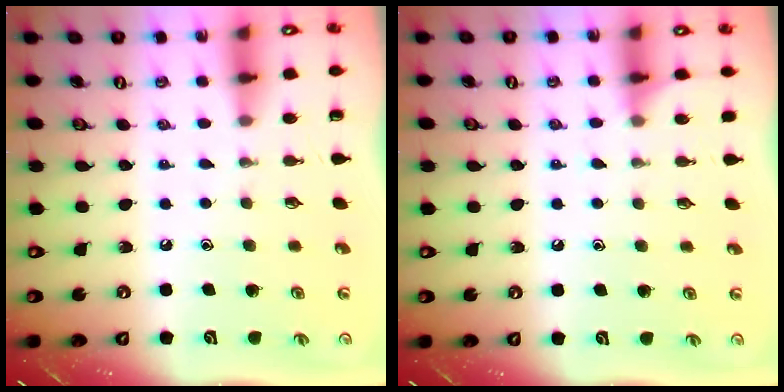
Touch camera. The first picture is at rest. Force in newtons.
{"total": 6.1, "press": 6.0, "slide": 0.9}